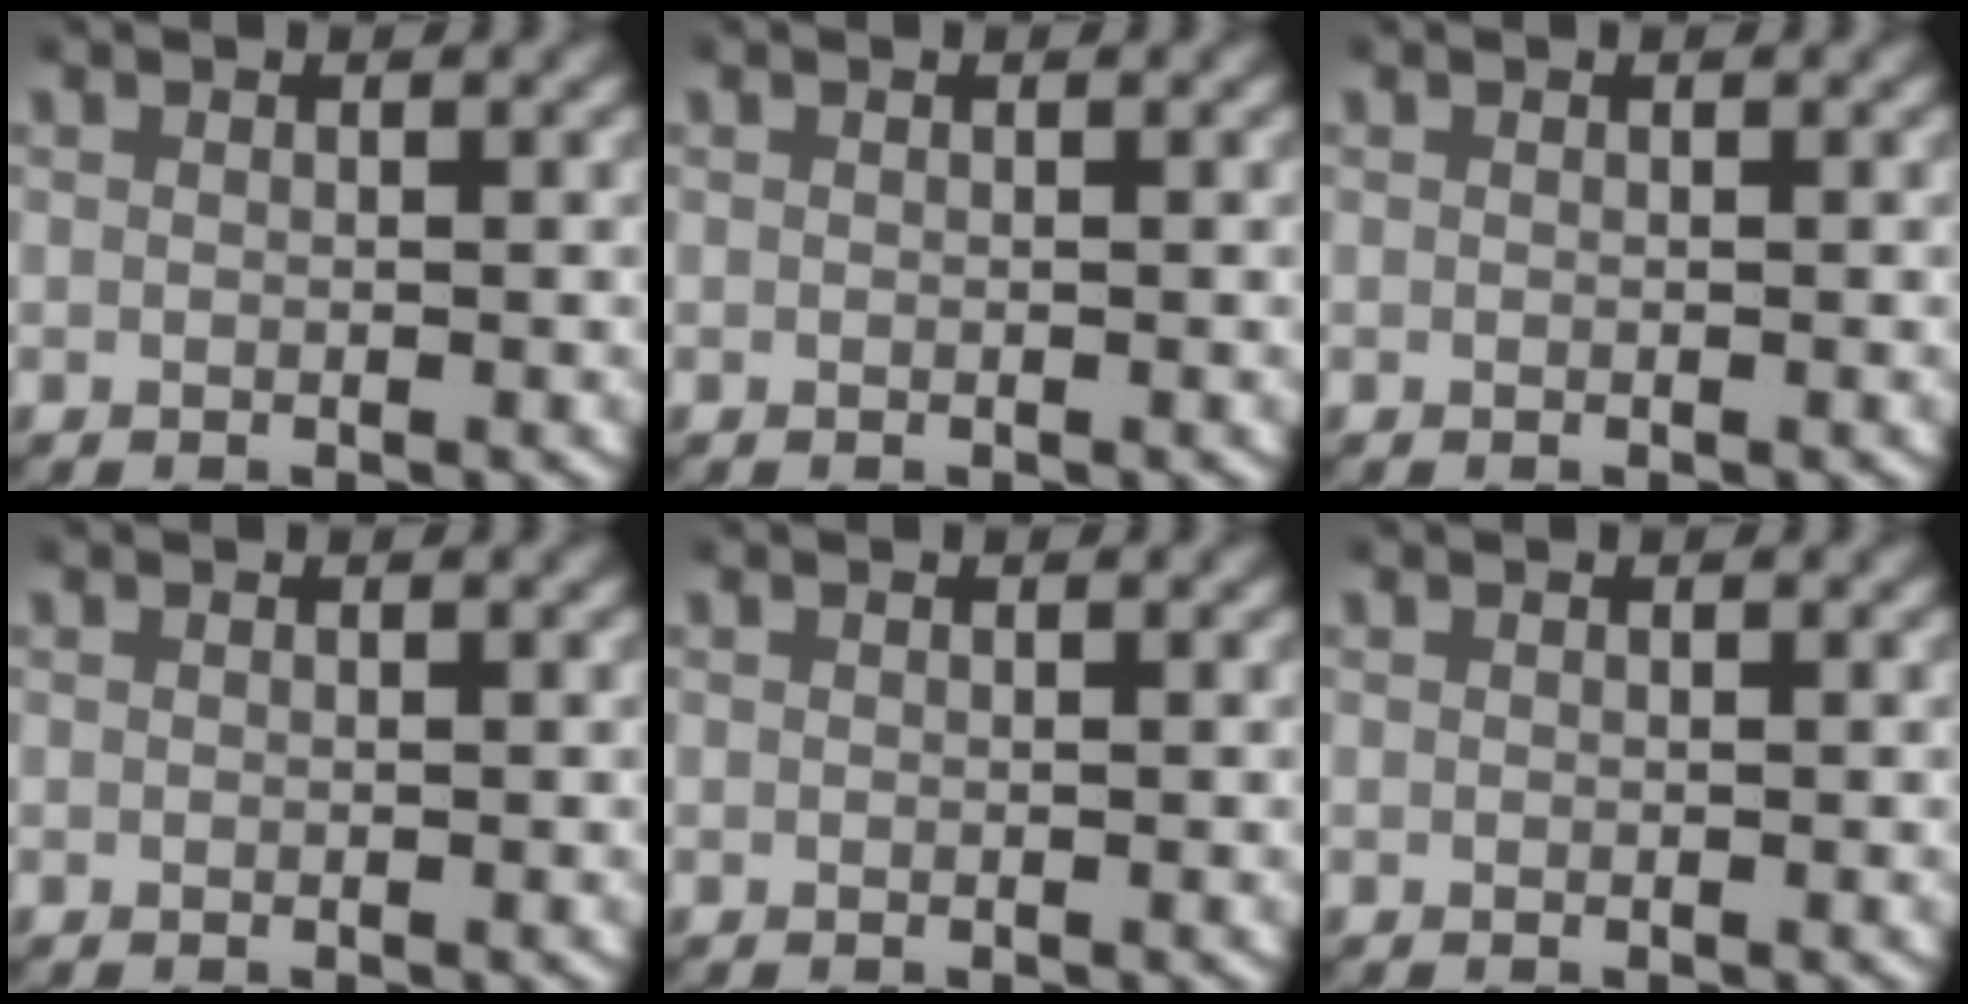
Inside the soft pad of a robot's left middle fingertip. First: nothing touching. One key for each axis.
{"total": 0.0}
{"total": 0.0}
{"total": 0.0}
{"total": 0.0}
{"total": 0.0}